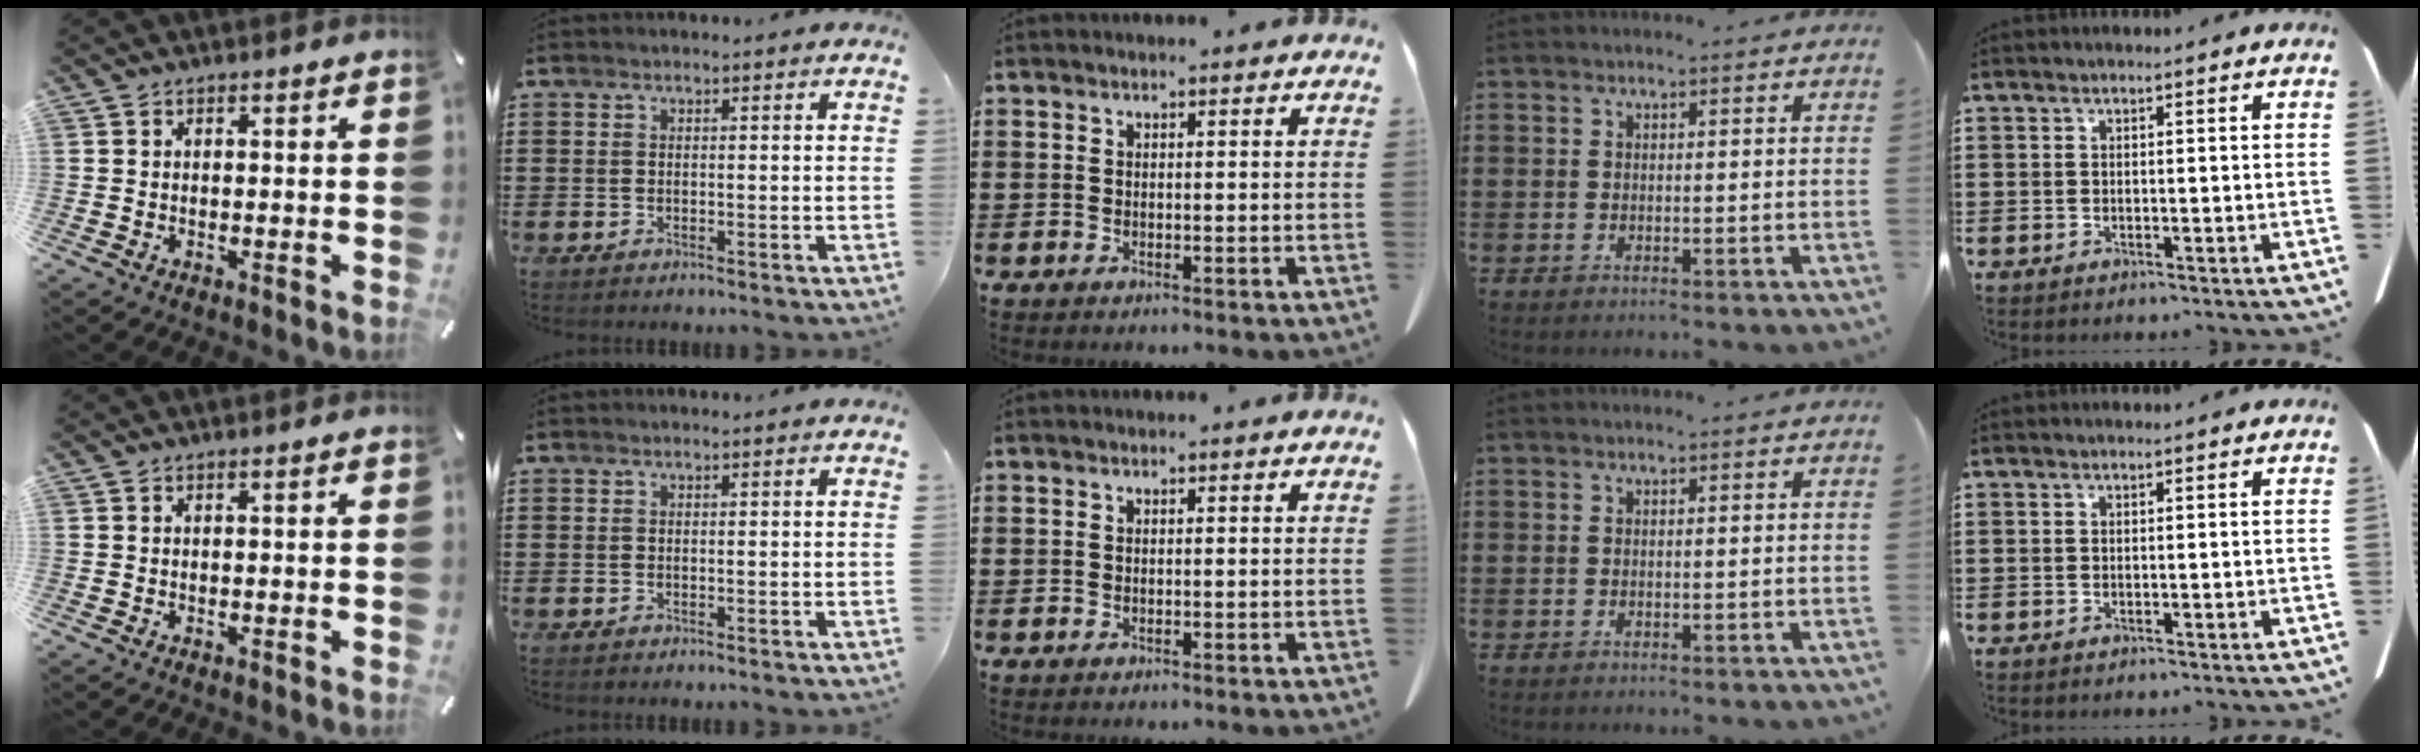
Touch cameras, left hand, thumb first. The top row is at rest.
{}